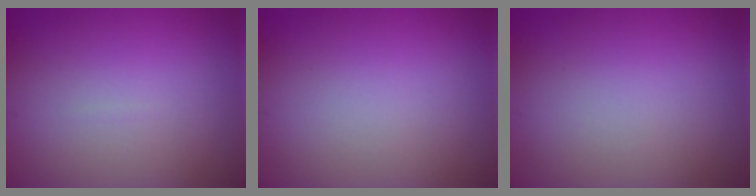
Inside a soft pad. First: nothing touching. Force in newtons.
{"total": 0.0}
{"total": 0.0}